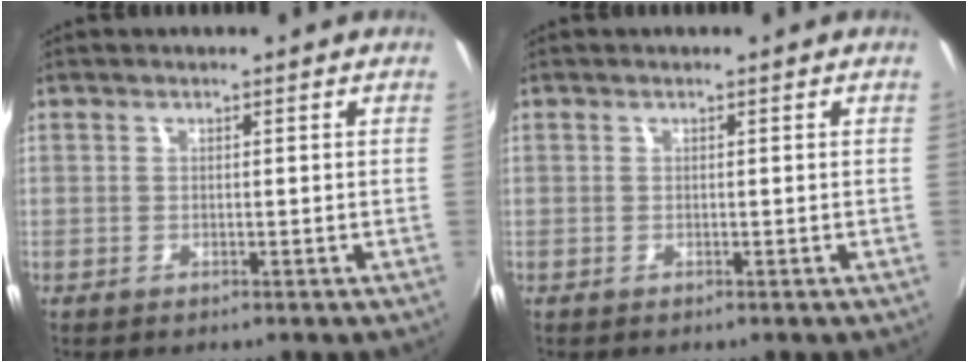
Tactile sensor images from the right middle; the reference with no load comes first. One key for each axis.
{"total": 0.0}